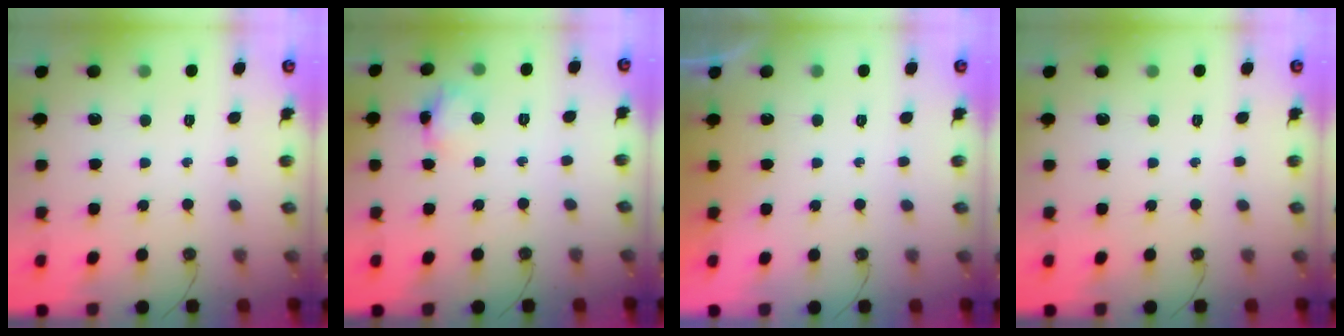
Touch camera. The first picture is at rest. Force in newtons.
{"total": 6.6, "press": 6.6, "slide": 0.5}
{"total": 0.0}
{"total": 0.0}